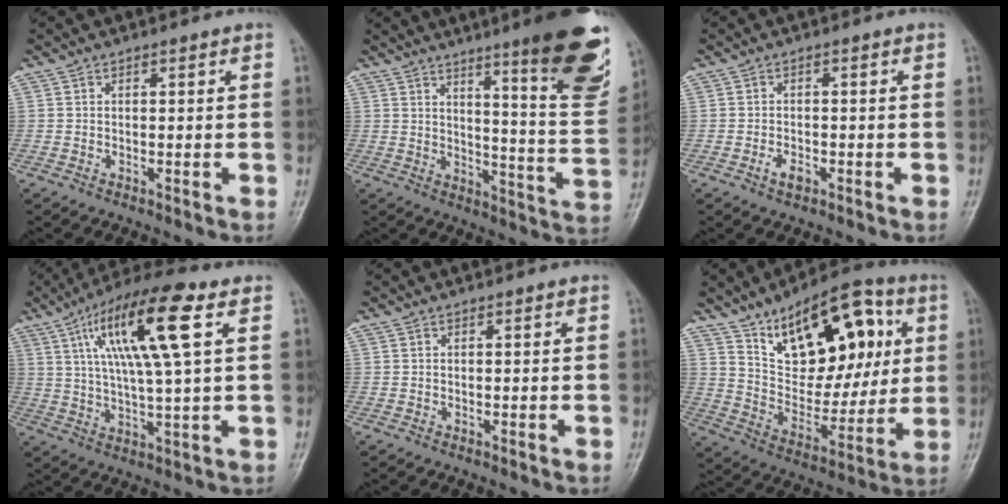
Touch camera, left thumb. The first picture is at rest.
{"total": 20.0, "force": [12.1, 2.7, 15.7], "torque": [-0.178, -0.075, 0.166]}
{"total": 2.4, "force": [-1.1, 1.3, 1.6], "torque": [-0.026, 0.004, -0.018]}
{"total": 16.5, "force": [5.8, 3.1, 15.1], "torque": [-0.283, 0.003, 0.097]}
{"total": 0.0}
{"total": 22.6, "force": [9.4, 11.9, 16.8], "torque": [-0.196, -0.027, 0.158]}